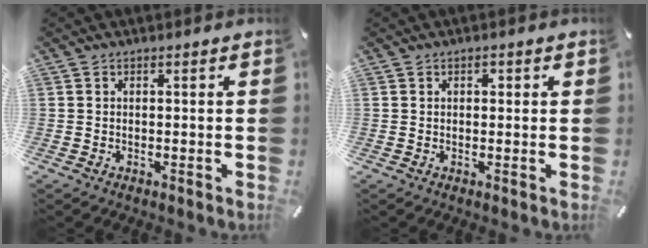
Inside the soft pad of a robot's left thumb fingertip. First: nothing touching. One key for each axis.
{"total": 1.1, "fx": 0.3, "fy": 0.8, "fz": 0.7, "tx": -0.007, "ty": 0.002, "tz": 0.003}